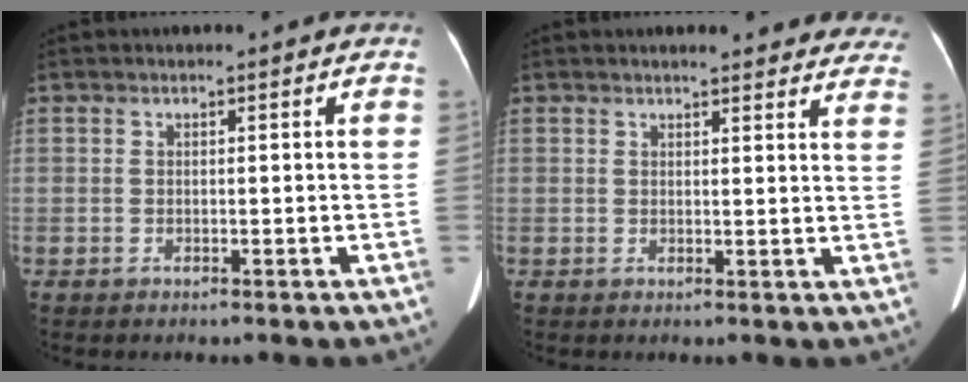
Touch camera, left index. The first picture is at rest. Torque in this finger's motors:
{"motor_torque": [0.27, -0.33, 0.00, 0.05]}